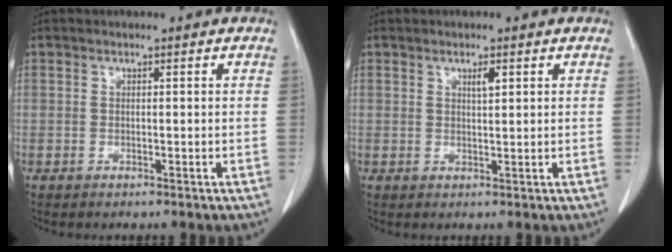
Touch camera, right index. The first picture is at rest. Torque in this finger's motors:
{"motor_torque": [0.17, -0.06, 0.05, 0.02]}